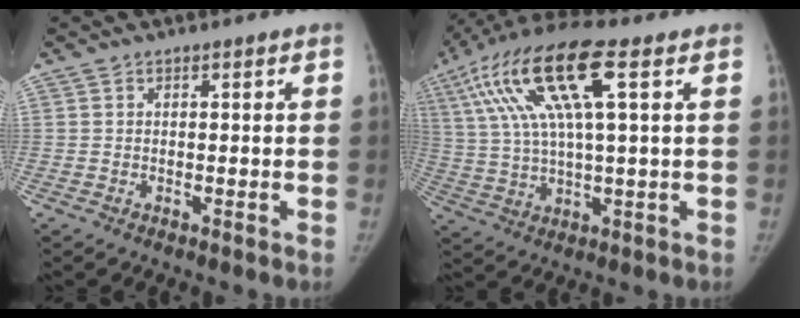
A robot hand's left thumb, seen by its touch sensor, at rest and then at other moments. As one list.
[{"total": 19.0, "force": [7.1, 4.8, 16.9], "torque": [-0.362, 0.016, 0.127]}]